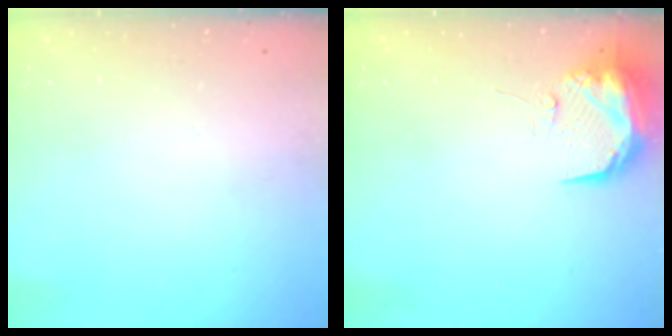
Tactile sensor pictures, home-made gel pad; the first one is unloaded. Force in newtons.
{"total": 10.4, "press": 10.4, "slide": 1.2}